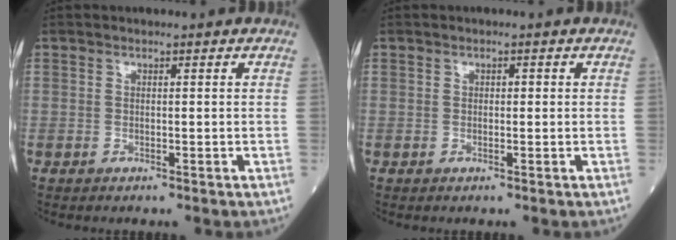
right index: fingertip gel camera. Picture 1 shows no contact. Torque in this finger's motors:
{"motor_torque": [0.12, 0.02, 0.05, 0.02]}